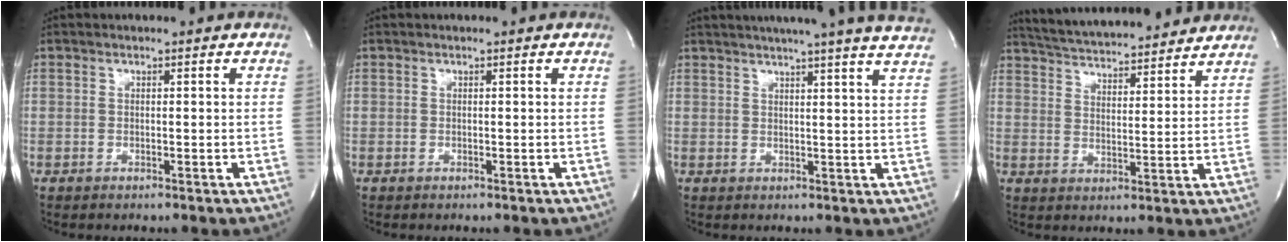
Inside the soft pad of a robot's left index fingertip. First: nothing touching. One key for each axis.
{"total": 0.0}
{"total": 19.0, "fx": 16.8, "fy": -0.8, "fz": 8.9, "tx": -0.142, "ty": -0.014, "tz": 0.200}
{"total": 18.1, "fx": 16.7, "fy": 2.4, "fz": 6.5, "tx": -0.107, "ty": 0.026, "tz": 0.242}